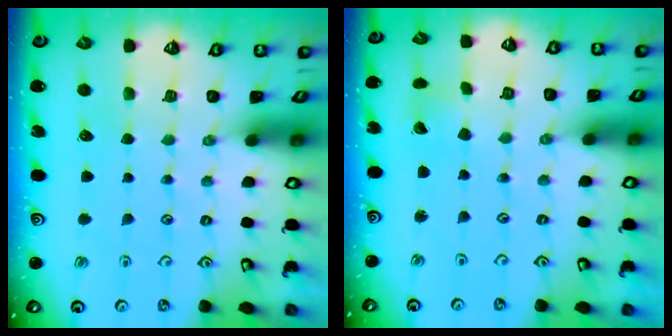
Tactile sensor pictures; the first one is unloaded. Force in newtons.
{"total": 1.8, "press": 1.7, "slide": 0.1}